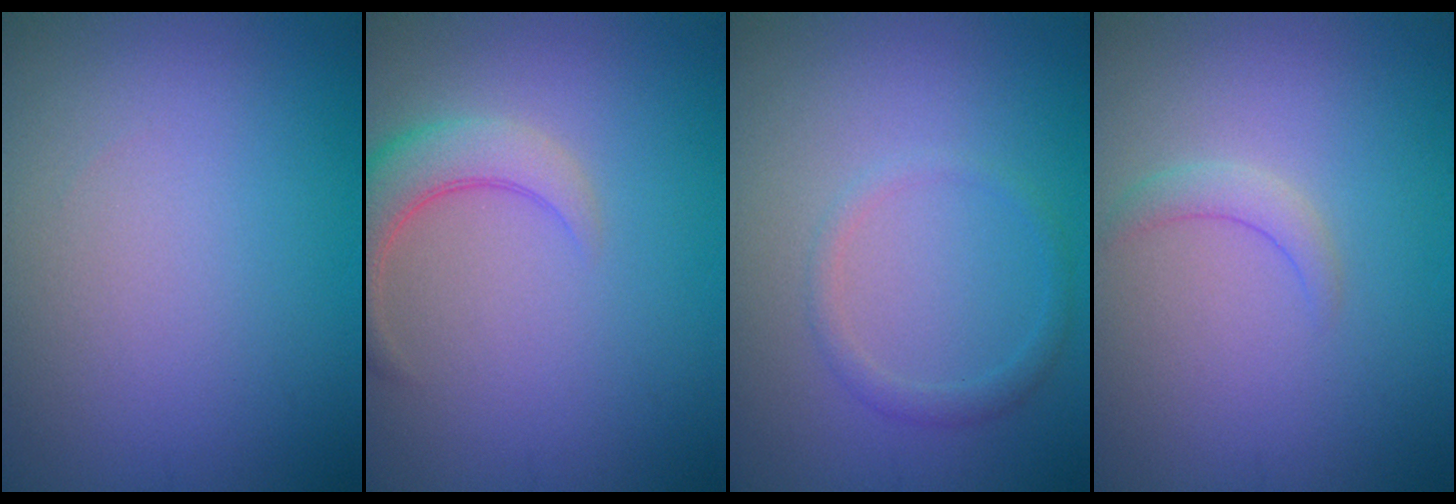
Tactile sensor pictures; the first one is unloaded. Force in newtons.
{"total": 4.3, "press": 4.3, "slide": 0.4}
{"total": 1.4, "press": 1.4, "slide": 0.0}
{"total": 1.5, "press": 1.5, "slide": 0.3}